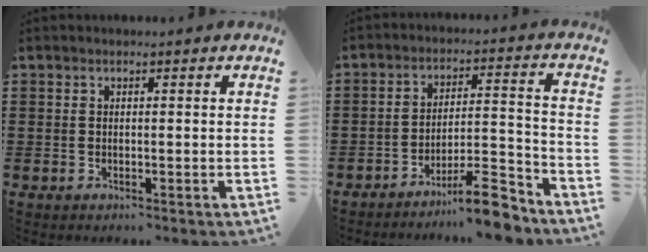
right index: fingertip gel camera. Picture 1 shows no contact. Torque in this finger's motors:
{"motor_torque": [0.85, -0.77, 0.27, 0.03]}